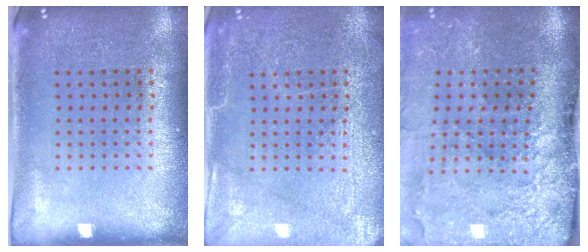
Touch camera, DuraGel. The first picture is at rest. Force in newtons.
{"total": 4.0, "press": 3.9, "slide": 0.5}
{"total": 4.7, "press": 3.6, "slide": 3.0}